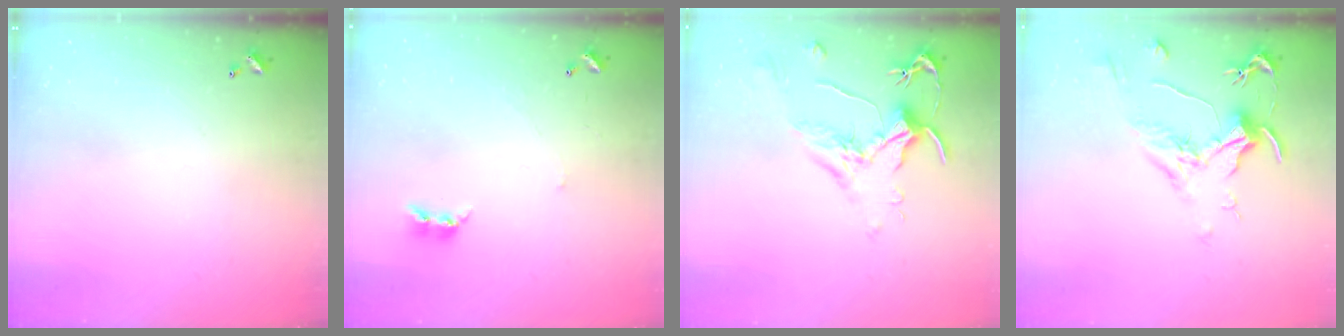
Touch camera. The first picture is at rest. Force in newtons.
{"total": 2.4, "press": 2.4, "slide": 0.2}
{"total": 1.8, "press": 1.7, "slide": 0.6}
{"total": 2.1, "press": 2.0, "slide": 0.8}